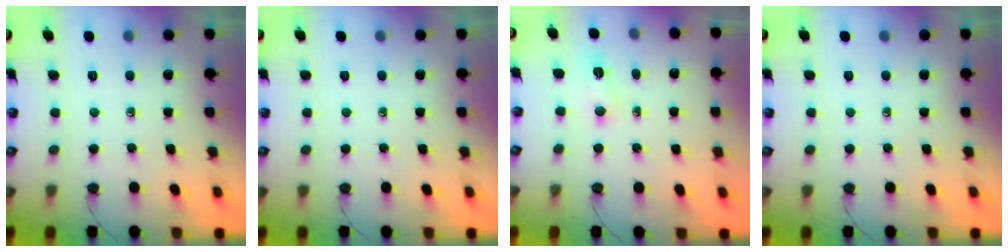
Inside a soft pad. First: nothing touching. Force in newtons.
{"total": 0.0}
{"total": 4.9, "press": 3.8, "slide": 3.1}
{"total": 0.0}